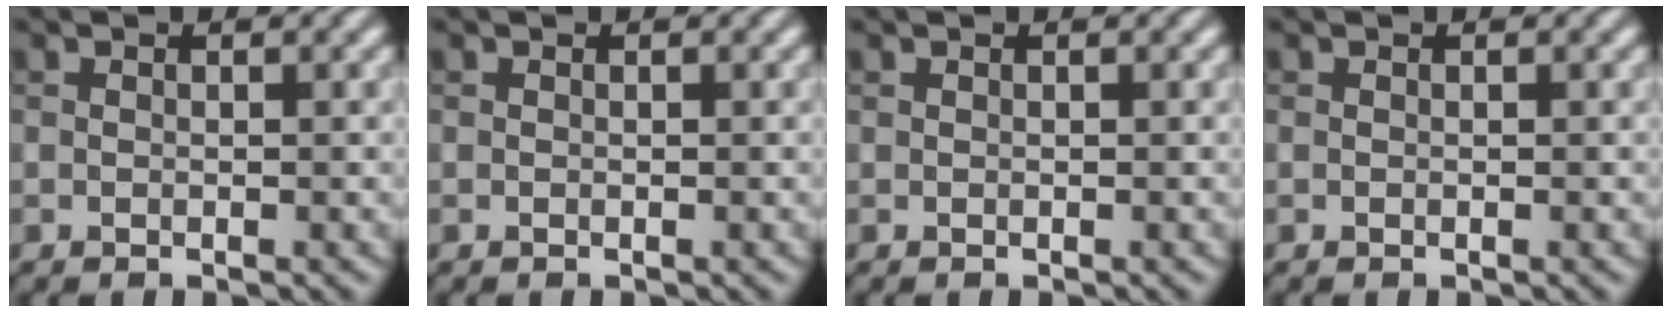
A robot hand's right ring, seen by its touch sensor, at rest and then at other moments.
{"total": 0.0}
{"total": 0.0}
{"total": 0.0}